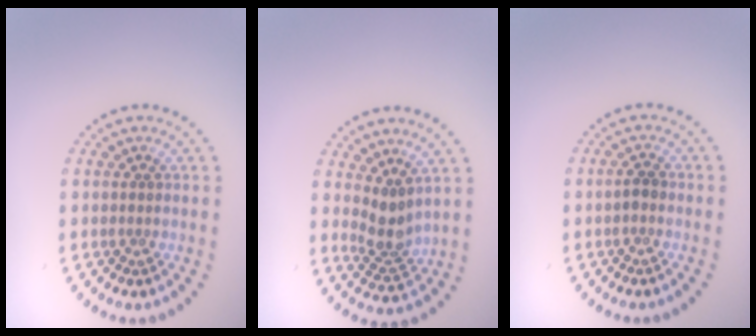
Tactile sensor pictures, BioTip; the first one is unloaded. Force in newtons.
{"total": 2.5, "press": 1.9, "slide": 1.7}
{"total": 1.0, "press": 0.9, "slide": 0.3}